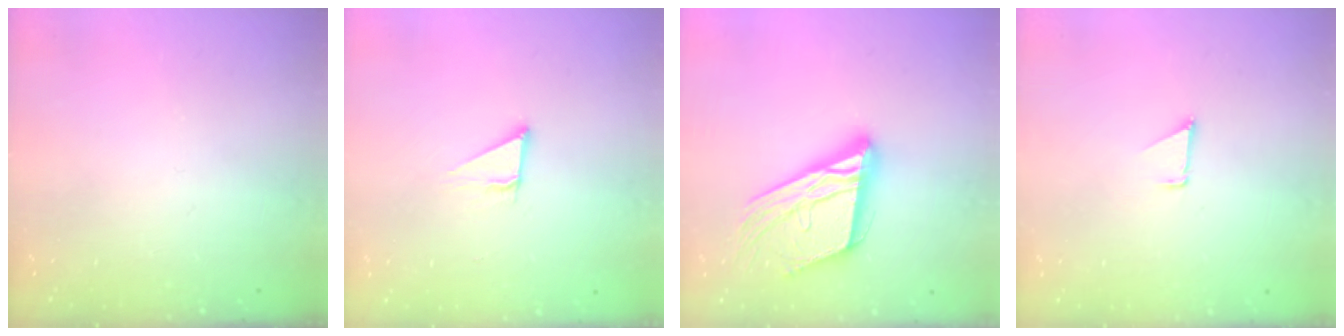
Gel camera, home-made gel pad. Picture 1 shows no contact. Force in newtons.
{"total": 2.9, "press": 2.9, "slide": 0.1}
{"total": 19.6, "press": 19.4, "slide": 2.8}
{"total": 0.7, "press": 0.7, "slide": 0.1}